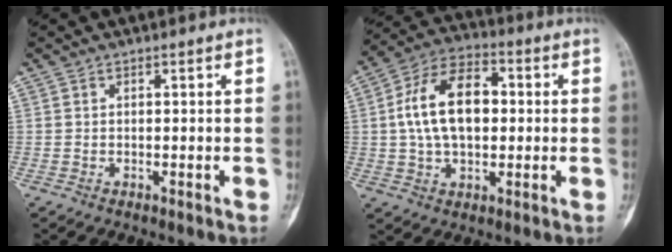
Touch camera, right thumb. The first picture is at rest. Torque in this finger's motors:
{"motor_torque": [1.68, 1.76, 0.73, -0.49, 0.20]}